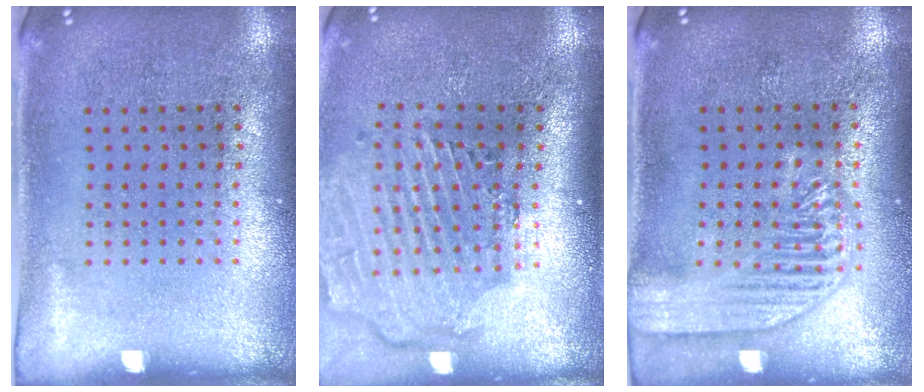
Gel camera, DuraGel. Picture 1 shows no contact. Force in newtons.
{"total": 2.8, "press": 2.3, "slide": 1.7}
{"total": 2.0, "press": 2.0, "slide": 0.2}